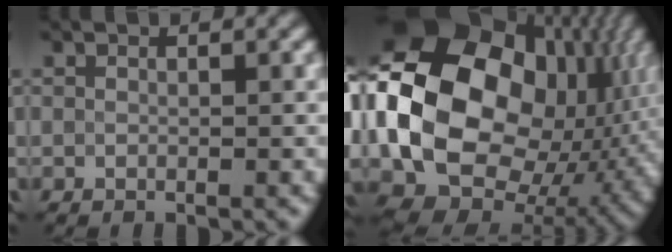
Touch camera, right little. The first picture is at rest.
{"total": 21.4, "force": [1.4, 16.0, 14.1], "torque": [-0.321, 0.000, 0.038]}